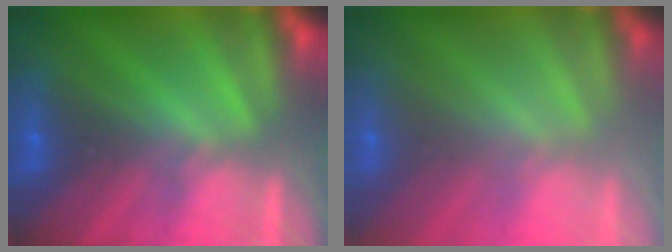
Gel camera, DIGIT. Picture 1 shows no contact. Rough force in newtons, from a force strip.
{"total": 2.4}